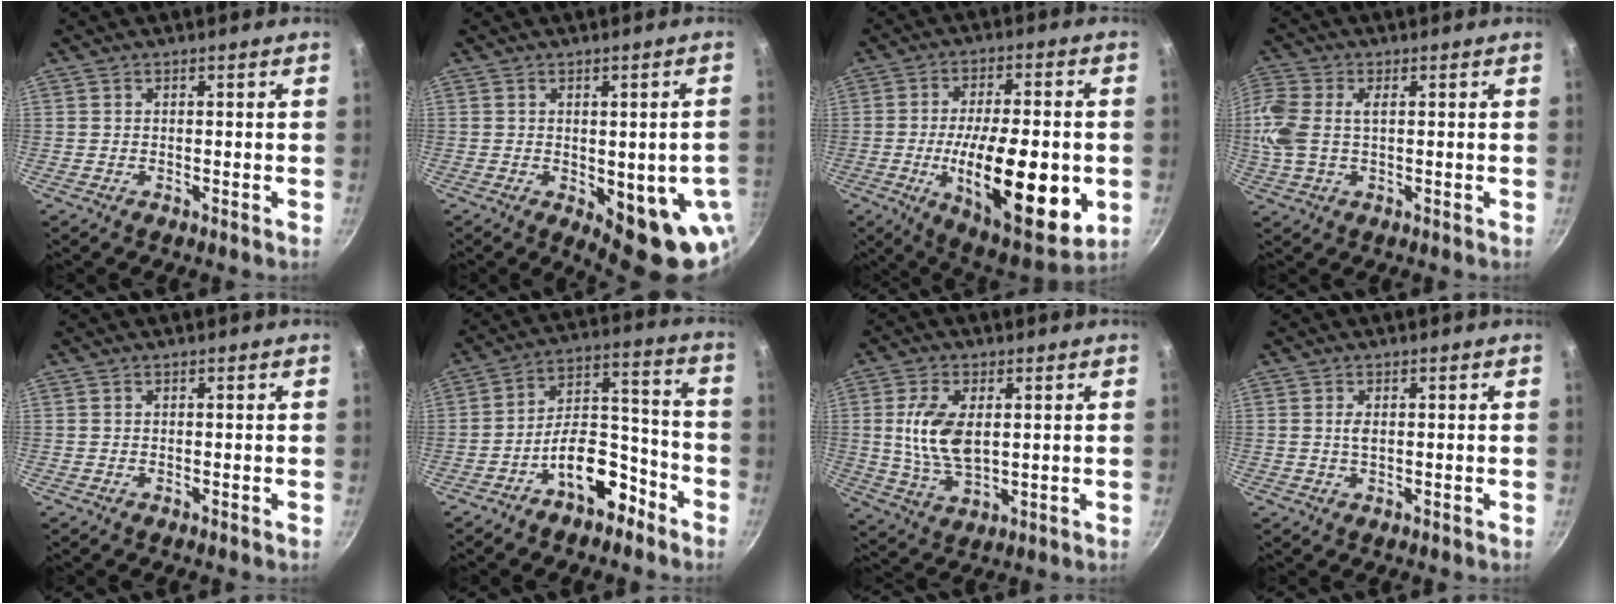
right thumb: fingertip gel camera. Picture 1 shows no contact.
{"total": 13.1, "force": [-2.9, 5.0, 11.8], "torque": [-0.102, -0.011, -0.025]}
{"total": 23.0, "force": [-4.3, 8.6, 20.9], "torque": [-0.307, -0.005, -0.062]}
{"total": 8.6, "force": [1.1, 5.1, 6.9], "torque": [-0.155, 0.012, 0.015]}
{"total": 0.0}
{"total": 12.8, "force": [-7.4, 6.6, 8.0], "torque": [-0.086, 0.094, -0.116]}
{"total": 10.8, "force": [1.6, 6.0, 8.9], "torque": [-0.168, -0.010, 0.034]}
{"total": 1.6, "force": [0.2, 0.8, 1.4], "torque": [-0.029, 0.000, 0.004]}